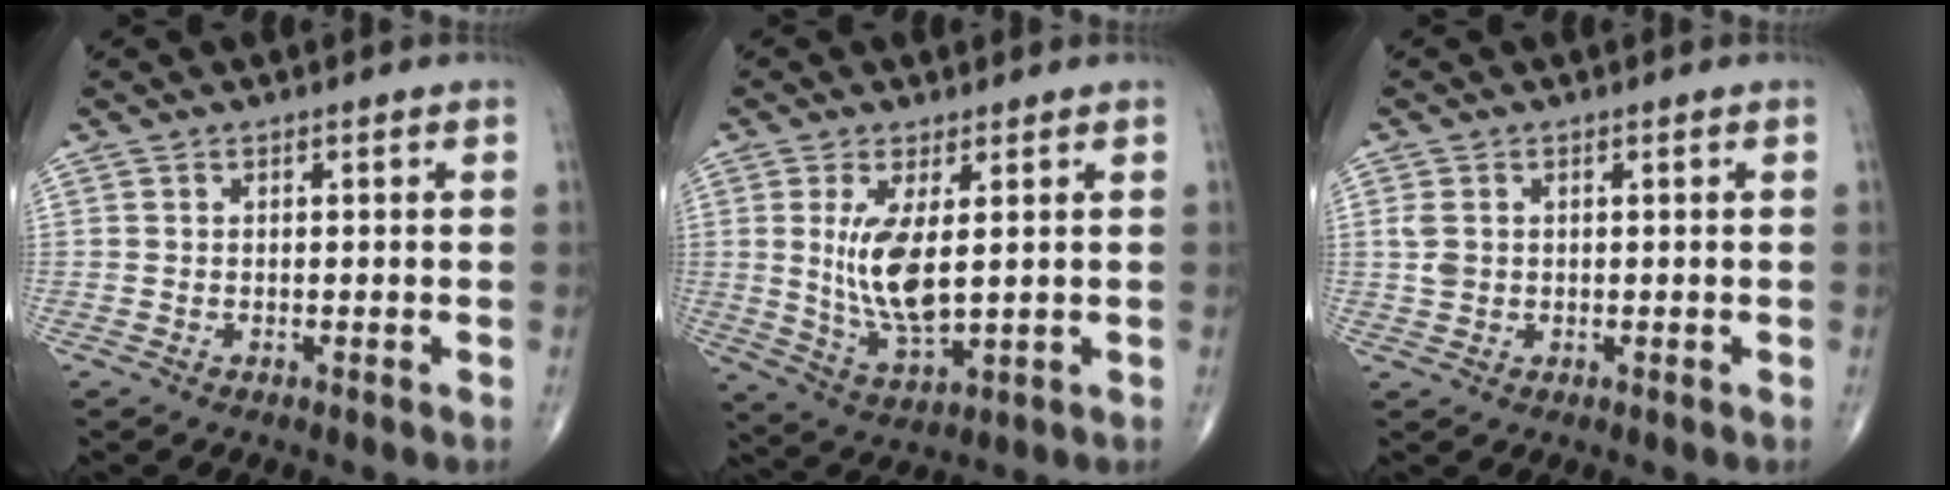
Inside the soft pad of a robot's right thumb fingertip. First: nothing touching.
{"total": 10.0, "force": [1.5, 3.8, 9.1], "torque": [-0.182, -0.028, 0.042]}
{"total": 2.2, "force": [0.4, 1.6, 1.4], "torque": [-0.034, 0.000, 0.012]}